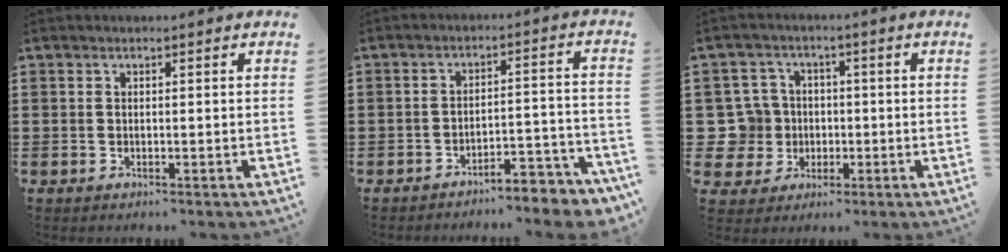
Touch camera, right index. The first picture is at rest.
{"total": 5.0, "force": [-4.8, 0.3, 1.5], "torque": [-0.026, -0.001, -0.097]}
{"total": 7.6, "force": [-0.2, 7.3, 2.1], "torque": [-0.090, 0.013, 0.000]}